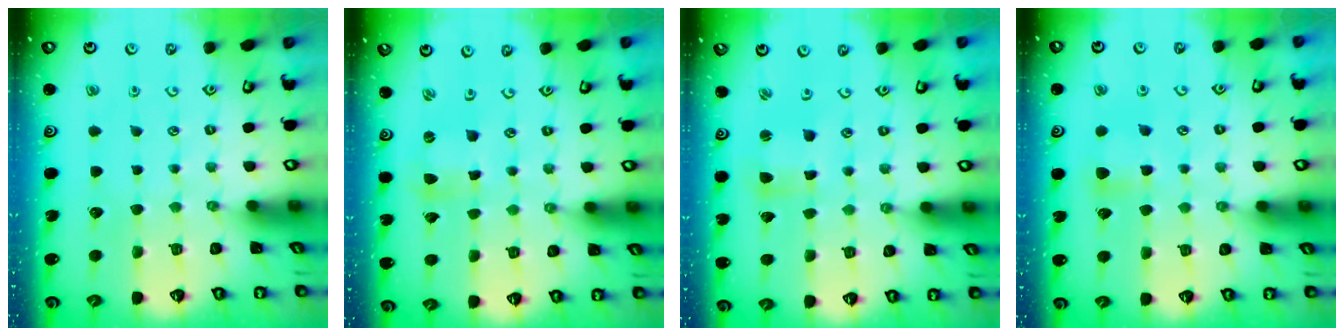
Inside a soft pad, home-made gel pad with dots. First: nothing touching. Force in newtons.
{"total": 1.6, "press": 1.6, "slide": 0.3}
{"total": 3.2, "press": 3.2, "slide": 0.4}
{"total": 5.3, "press": 5.3, "slide": 0.9}